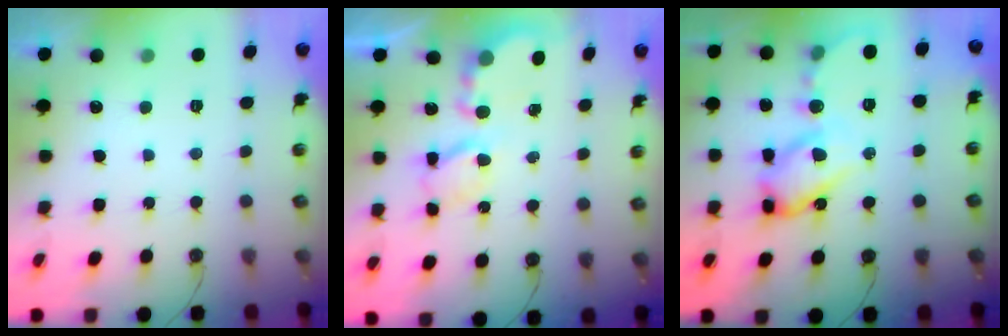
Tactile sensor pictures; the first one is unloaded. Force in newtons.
{"total": 5.7, "press": 5.7, "slide": 0.4}
{"total": 14.8, "press": 14.7, "slide": 1.6}